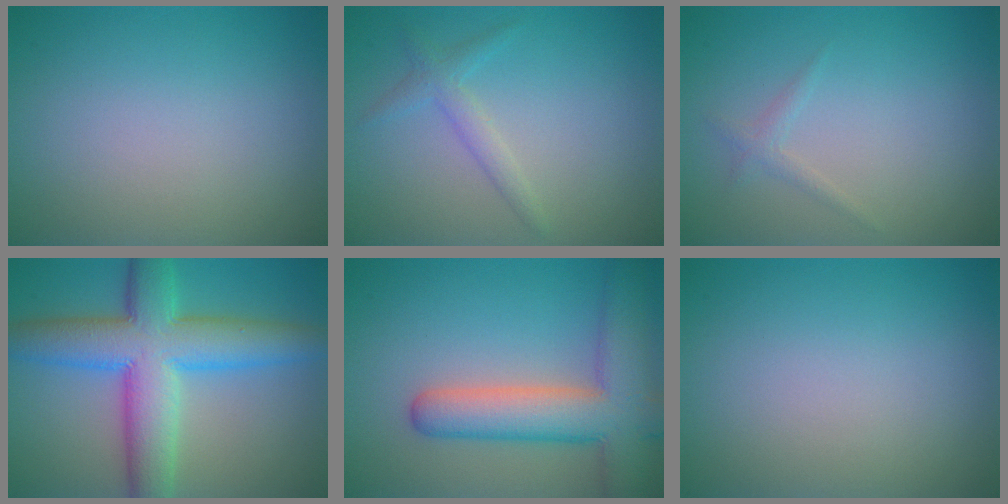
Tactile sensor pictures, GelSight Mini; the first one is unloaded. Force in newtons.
{"total": 1.8, "press": 1.8, "slide": 0.0}
{"total": 1.0, "press": 1.0, "slide": 0.0}
{"total": 9.8, "press": 9.8, "slide": 0.1}
{"total": 8.0, "press": 8.0, "slide": 0.7}
{"total": 0.0}